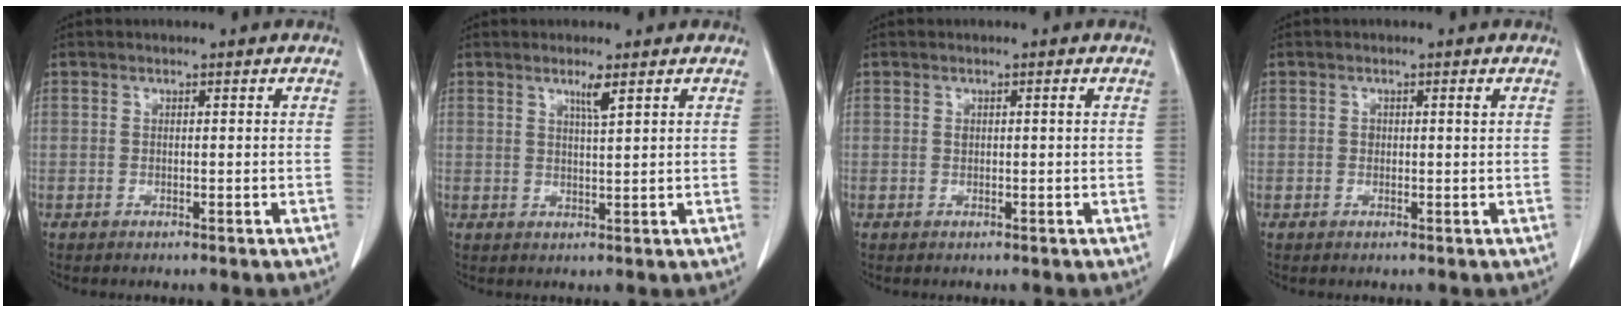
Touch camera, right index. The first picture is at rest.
{"total": 2.4, "force": [1.4, -0.2, 1.9], "torque": [-0.036, -0.005, 0.026]}
{"total": 0.8, "force": [0.3, 0.3, 0.7], "torque": [-0.014, 0.006, 0.010]}
{"total": 0.9, "force": [0.3, 0.4, 0.7], "torque": [-0.014, 0.005, 0.009]}